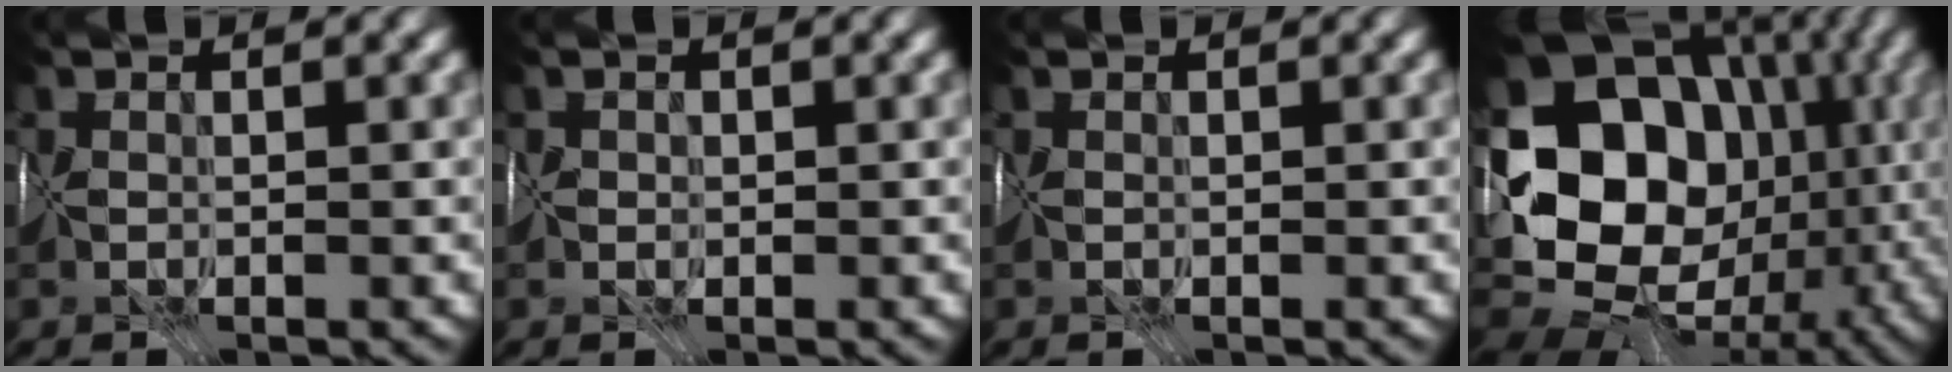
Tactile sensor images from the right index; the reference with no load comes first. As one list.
[{"total": 0.5, "force": [0.0, 0.4, -0.3], "torque": [0.011, 0.007, -0.007]}, {"total": 0.0}, {"total": 15.3, "force": [0.8, 12.4, 8.9], "torque": [-0.143, -0.010, 0.029]}]